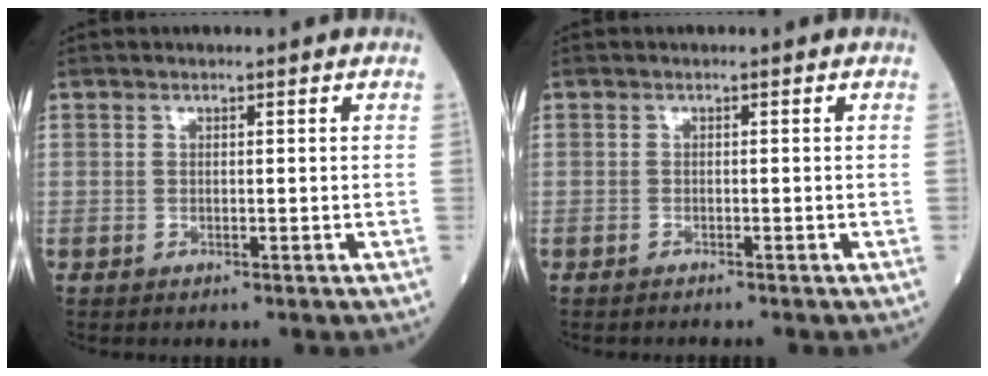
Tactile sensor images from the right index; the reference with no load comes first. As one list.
[{"total": 0.6, "force": [-0.6, 0.0, 0.0], "torque": [-0.004, -0.001, -0.012]}]